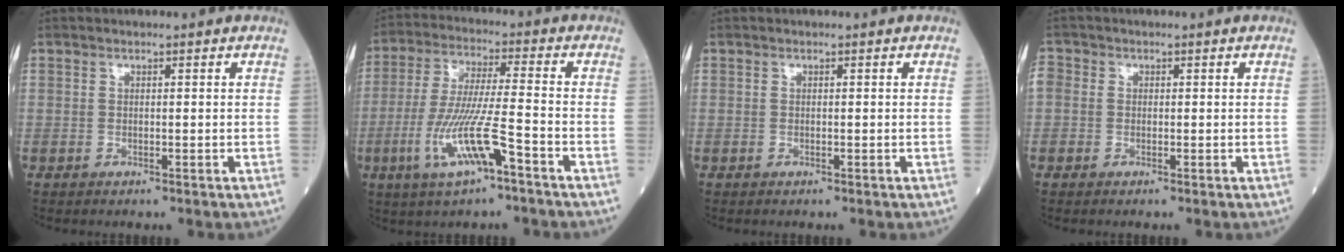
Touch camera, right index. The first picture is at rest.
{"total": 11.1, "force": [-5.0, 0.5, 9.9], "torque": [-0.202, -0.013, -0.093]}
{"total": 0.0}
{"total": 2.8, "force": [-0.3, 2.5, 1.1], "torque": [-0.035, 0.009, -0.009]}